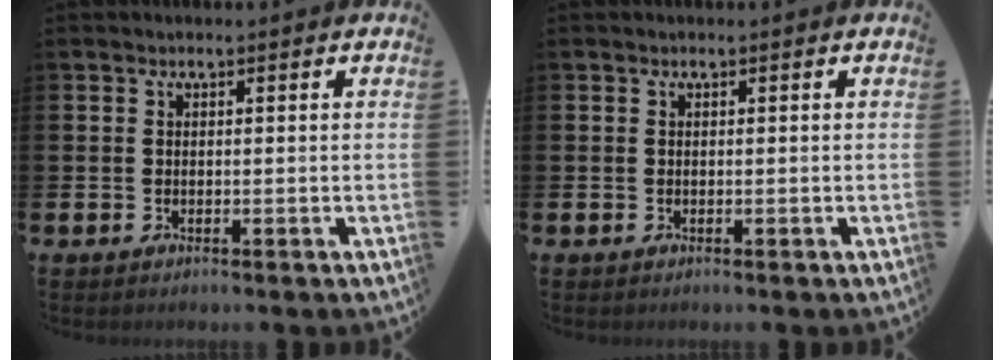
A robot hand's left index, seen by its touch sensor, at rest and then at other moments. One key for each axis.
{"total": 0.0}